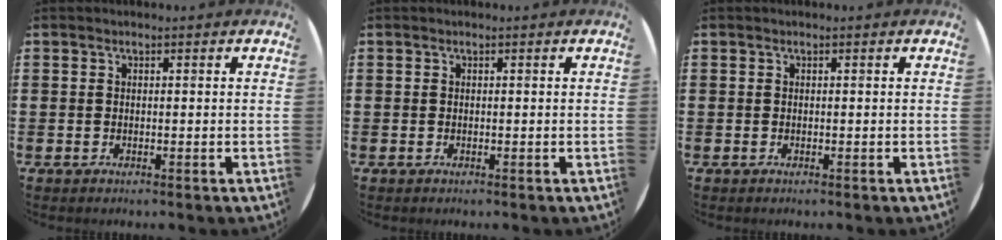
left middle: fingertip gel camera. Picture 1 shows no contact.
{"total": 0.0}
{"total": 0.0}